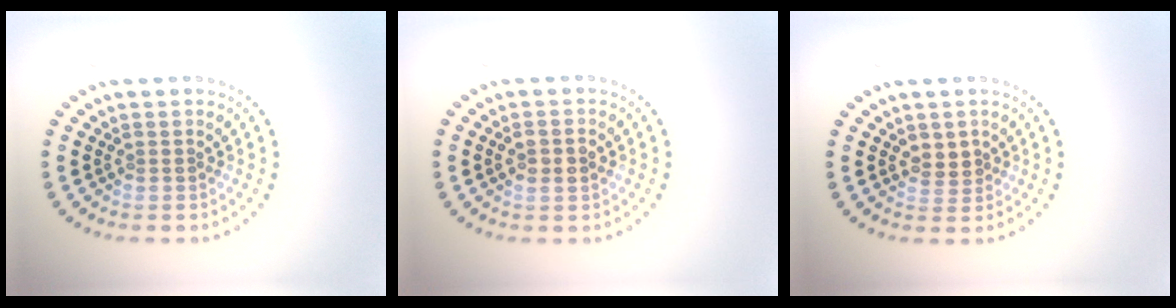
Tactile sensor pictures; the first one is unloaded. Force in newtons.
{"total": 2.1, "press": 2.0, "slide": 0.4}
{"total": 1.8, "press": 1.6, "slide": 0.7}